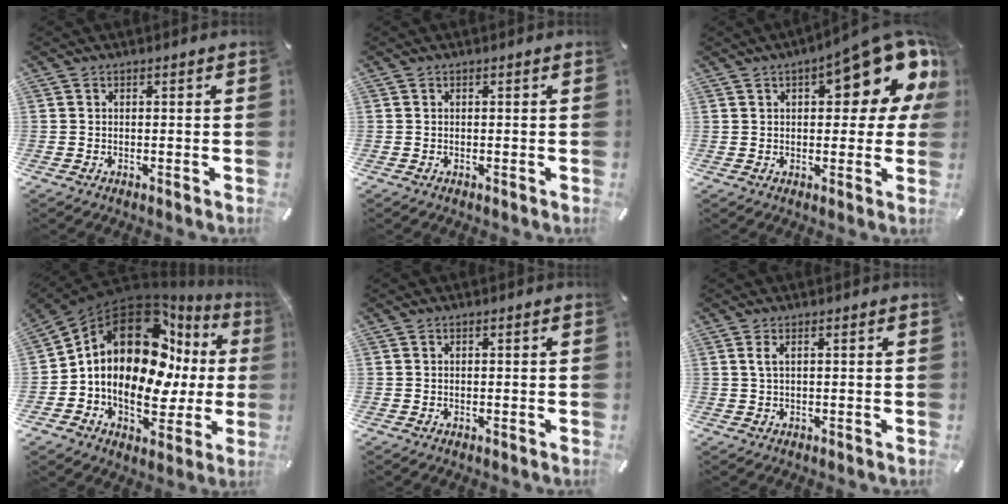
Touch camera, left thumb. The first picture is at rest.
{"total": 0.0}
{"total": 17.7, "force": [7.5, 6.8, 14.5], "torque": [-0.176, -0.038, 0.117]}
{"total": 20.1, "force": [3.5, 13.5, 14.5], "torque": [-0.234, -0.030, 0.054]}
{"total": 0.0}
{"total": 1.8, "force": [0.4, 0.3, 1.7], "torque": [-0.034, 0.001, 0.007]}